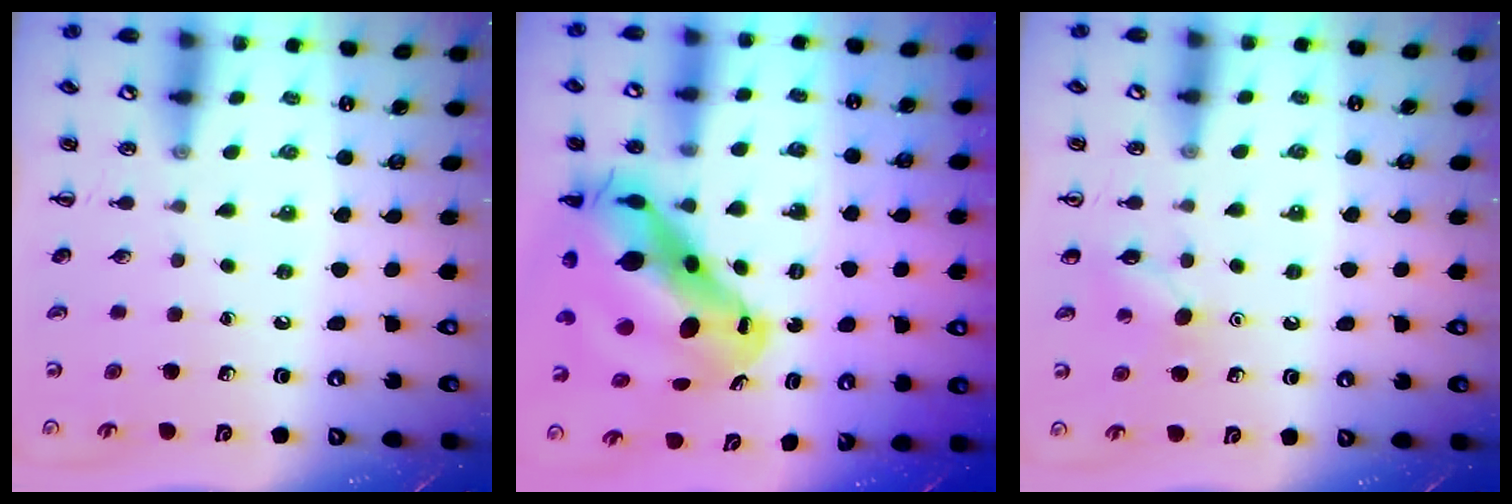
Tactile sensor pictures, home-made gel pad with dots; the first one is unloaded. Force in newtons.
{"total": 17.3, "press": 16.7, "slide": 4.7}
{"total": 6.3, "press": 6.1, "slide": 1.5}